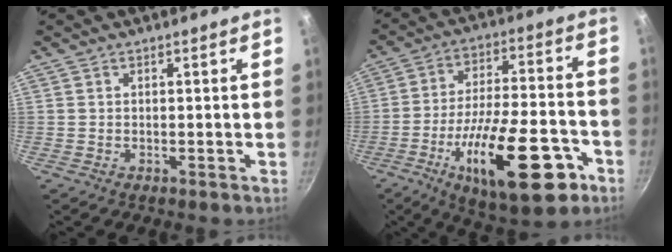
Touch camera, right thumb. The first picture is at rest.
{"total": 23.0, "force": [-10.0, 8.5, 18.9], "torque": [-0.269, 0.039, -0.148]}